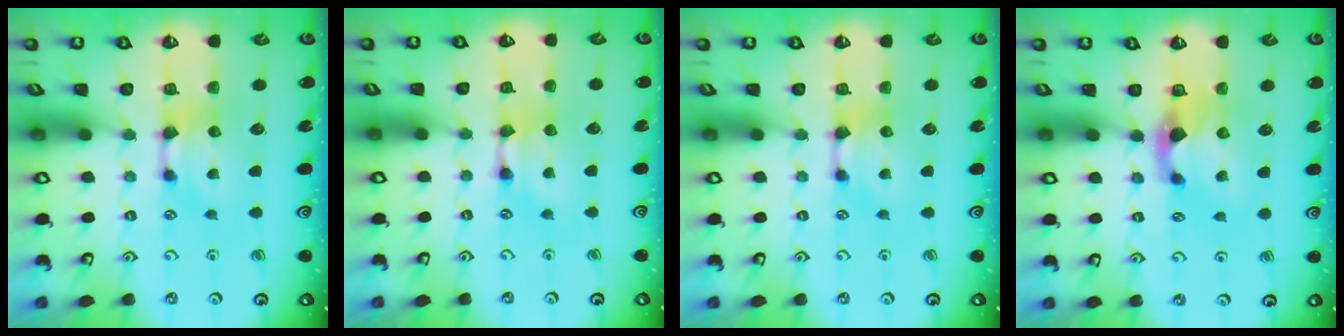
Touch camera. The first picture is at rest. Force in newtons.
{"total": 1.6, "press": 1.5, "slide": 0.2}
{"total": 0.0}
{"total": 2.2, "press": 1.9, "slide": 1.2}